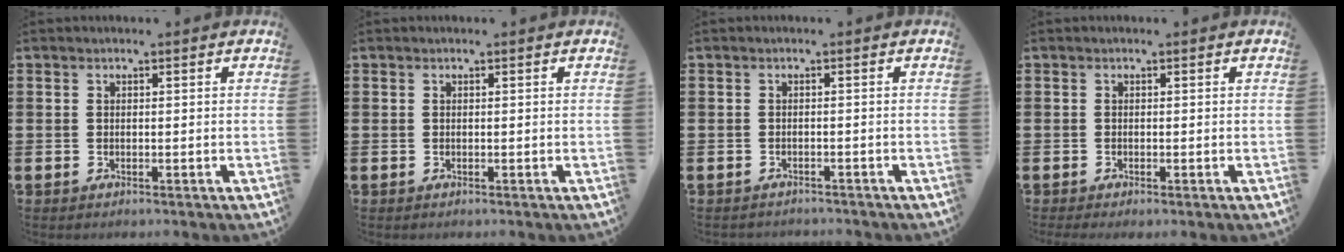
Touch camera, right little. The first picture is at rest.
{"total": 0.0}
{"total": 0.8, "force": [-0.8, 0.0, -0.1], "torque": [-0.001, 0.000, -0.017]}
{"total": 0.0}